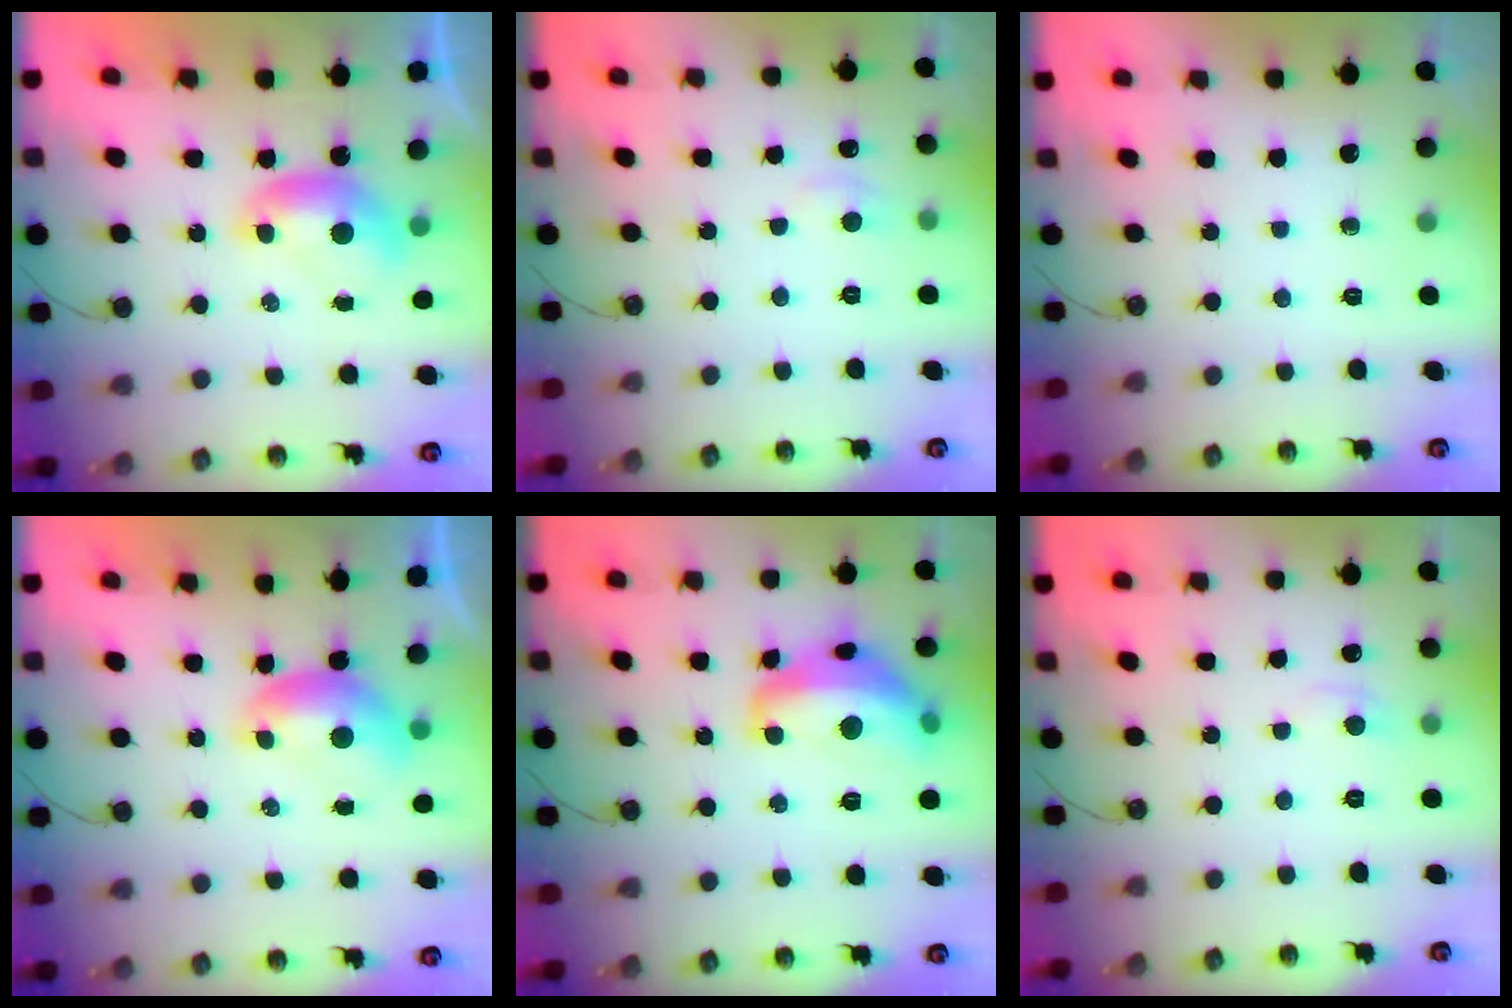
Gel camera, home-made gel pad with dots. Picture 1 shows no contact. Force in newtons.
{"total": 1.6, "press": 1.4, "slide": 0.7}
{"total": 0.0}
{"total": 0.0}
{"total": 9.6, "press": 9.6, "slide": 0.9}
{"total": 0.6, "press": 0.6, "slide": 0.2}